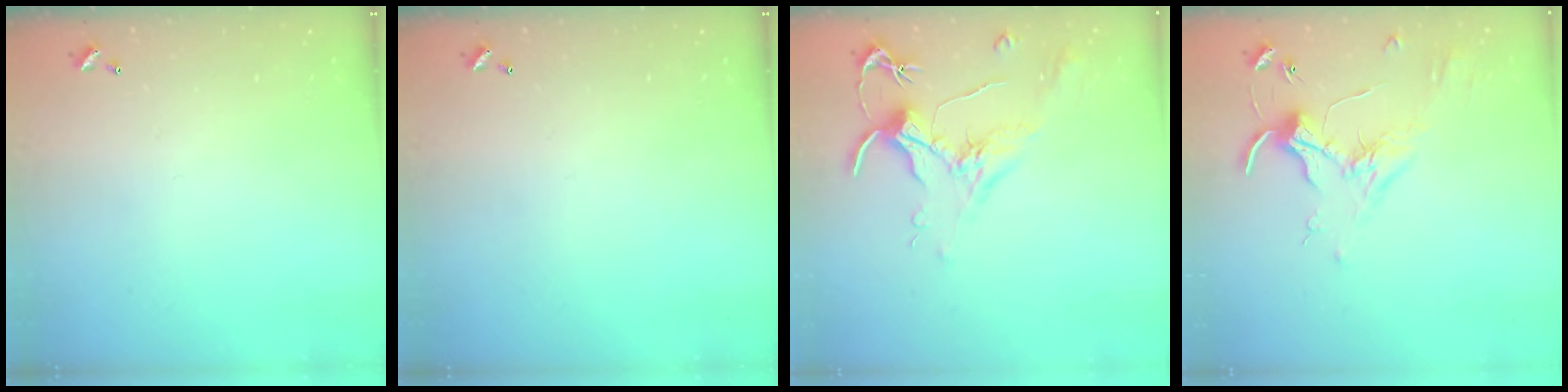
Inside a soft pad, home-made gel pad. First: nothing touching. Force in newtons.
{"total": 0.0}
{"total": 1.8, "press": 1.7, "slide": 0.6}
{"total": 1.7, "press": 1.6, "slide": 0.5}